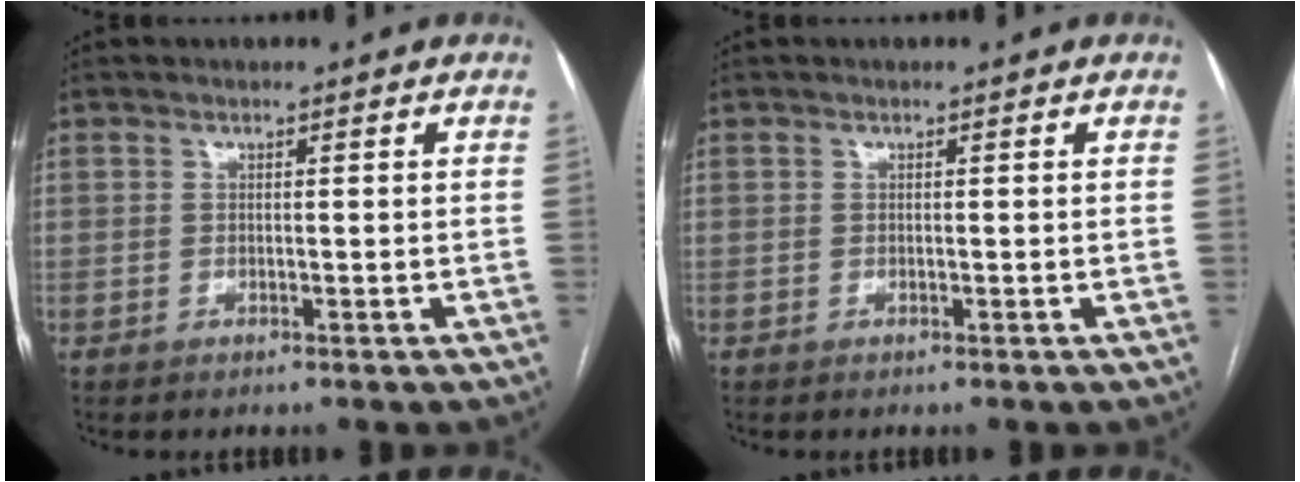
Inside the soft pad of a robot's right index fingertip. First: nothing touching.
{"total": 0.0}